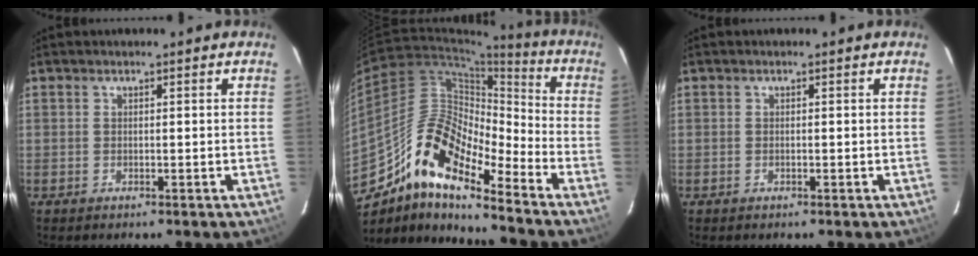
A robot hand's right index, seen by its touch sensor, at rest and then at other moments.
{"total": 15.6, "force": [-11.5, 4.5, 9.6], "torque": [-0.158, 0.008, -0.230]}
{"total": 0.0}